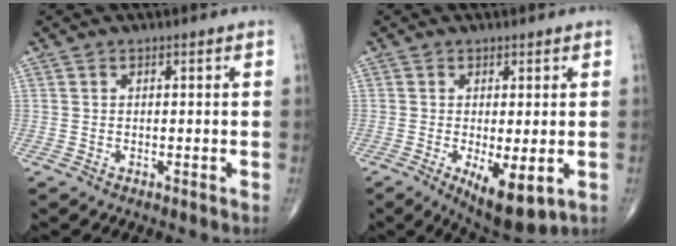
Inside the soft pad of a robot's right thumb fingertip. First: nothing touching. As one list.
[{"total": 8.6, "force": [-2.3, 3.2, 7.6], "torque": [-0.116, -0.023, -0.027]}]